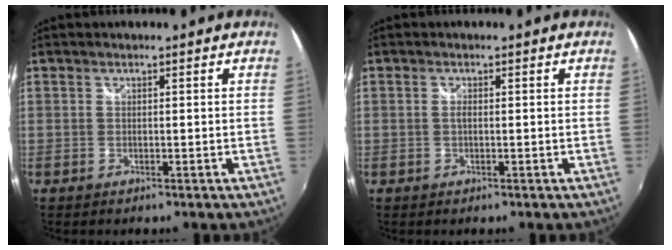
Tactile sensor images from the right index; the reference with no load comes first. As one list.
[{"total": 0.9, "force": [-0.1, 0.2, 0.8], "torque": [-0.017, 0.001, -0.004]}]